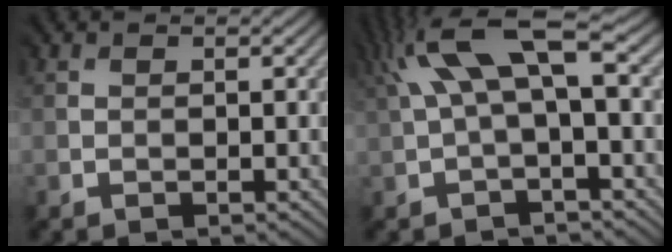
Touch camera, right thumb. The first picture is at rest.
{"total": 9.3, "force": [2.7, 3.0, 8.3], "torque": [-0.177, 0.017, 0.046]}